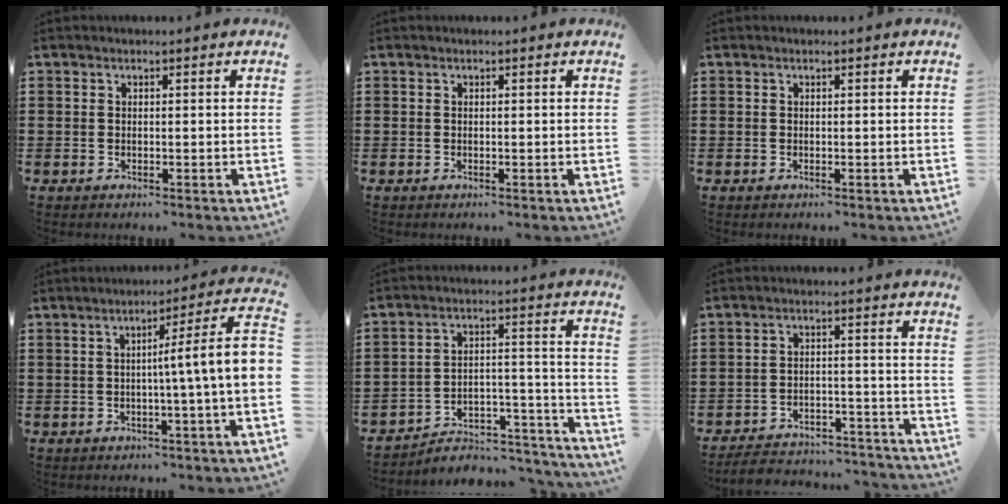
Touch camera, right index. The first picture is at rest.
{"total": 0.0}
{"total": 0.0}
{"total": 7.5, "force": [-0.5, -0.7, 7.4], "torque": [-0.126, -0.022, -0.014]}
{"total": 4.7, "force": [-4.3, 1.6, 1.2], "torque": [-0.021, 0.005, -0.087]}
{"total": 5.1, "force": [-4.9, 0.9, 1.1], "torque": [-0.023, 0.007, -0.100]}